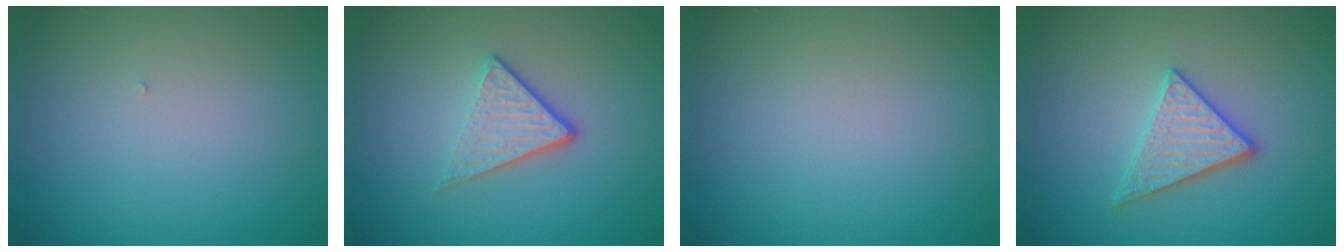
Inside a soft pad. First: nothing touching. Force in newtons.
{"total": 3.6, "press": 2.4, "slide": 2.6}
{"total": 0.0}
{"total": 3.0, "press": 2.9, "slide": 0.6}